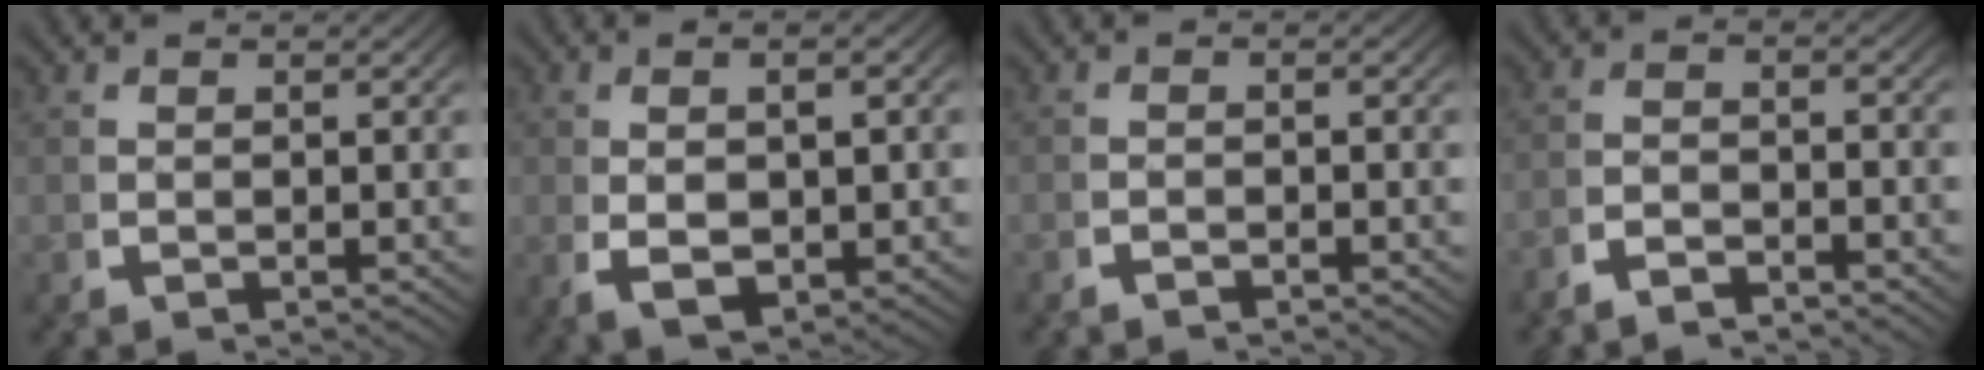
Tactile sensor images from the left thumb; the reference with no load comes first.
{"total": 5.7, "force": [-0.8, 3.1, 4.7], "torque": [-0.100, -0.019, 0.007]}
{"total": 1.1, "force": [-1.1, 0.0, 0.3], "torque": [-0.001, 0.000, -0.024]}
{"total": 2.6, "force": [-2.4, 0.5, 0.9], "torque": [-0.015, -0.006, -0.052]}